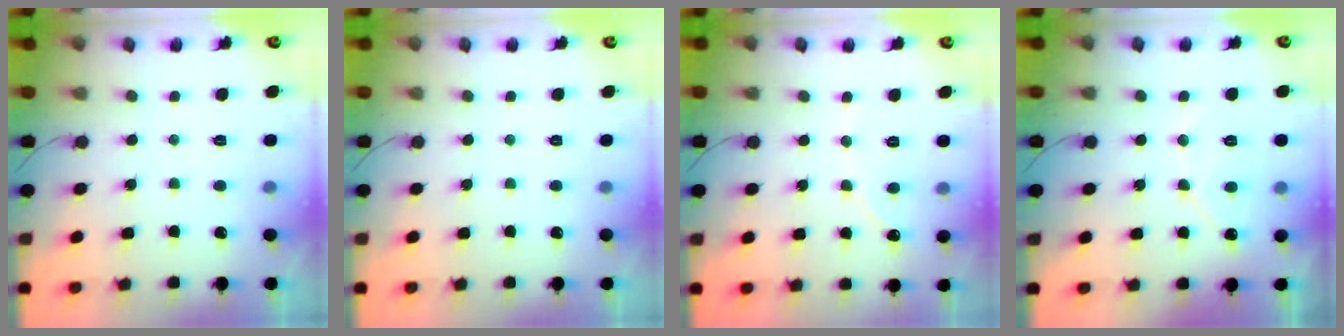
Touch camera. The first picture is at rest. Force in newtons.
{"total": 0.0}
{"total": 1.8, "press": 1.8, "slide": 0.1}
{"total": 4.9, "press": 4.9, "slide": 0.4}